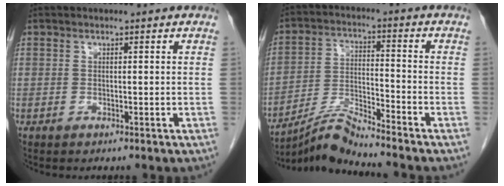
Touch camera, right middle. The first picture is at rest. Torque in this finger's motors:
{"motor_torque": [-0.25, -0.17, -0.08, 0.02]}